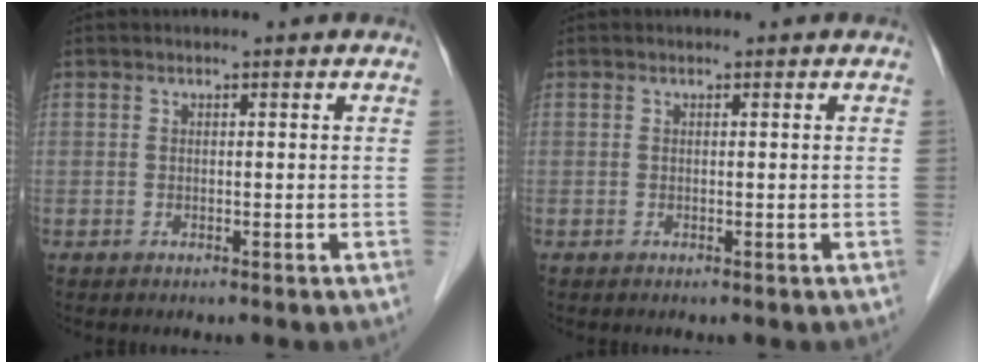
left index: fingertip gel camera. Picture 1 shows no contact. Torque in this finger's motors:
{"motor_torque": [0.00, 0.00, 0.00, 0.00]}